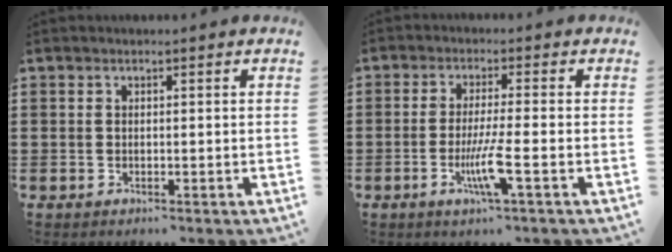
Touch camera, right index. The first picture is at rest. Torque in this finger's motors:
{"motor_torque": [2.14, 0.00, 0.21, 0.07]}